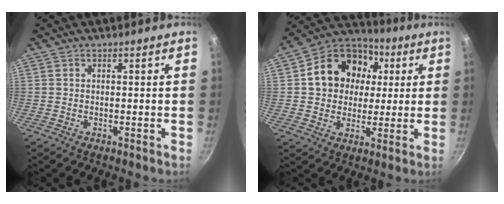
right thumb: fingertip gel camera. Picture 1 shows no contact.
{"total": 17.1, "force": [3.5, 14.0, 9.2], "torque": [-0.130, 0.023, 0.049]}